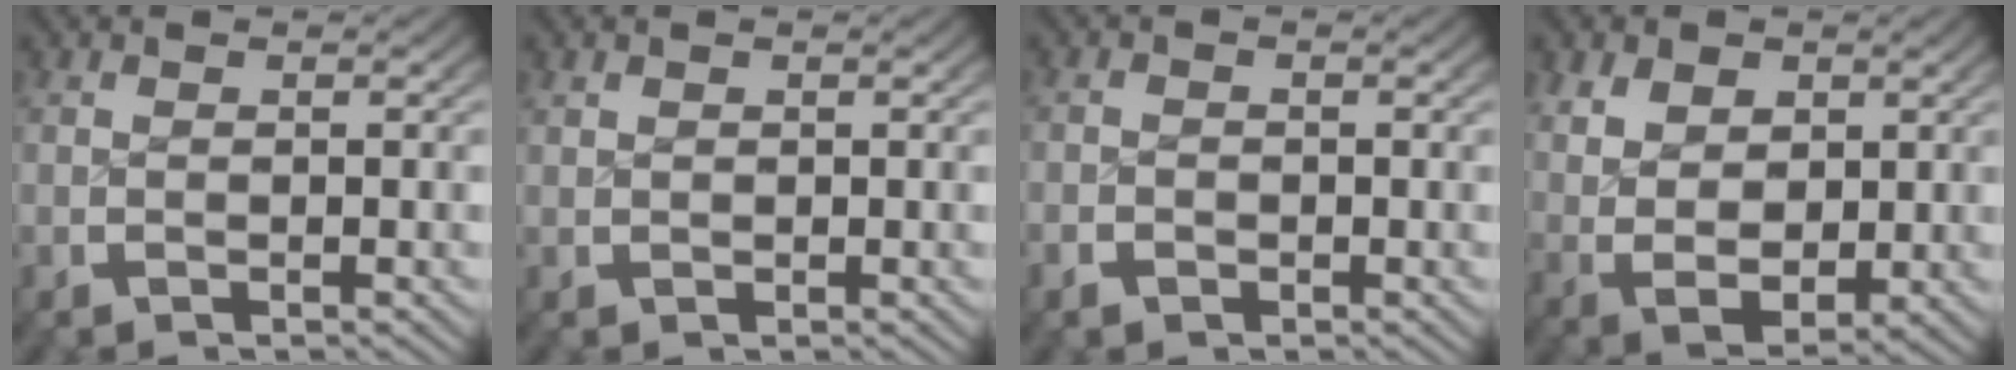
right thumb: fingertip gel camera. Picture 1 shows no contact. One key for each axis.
{"total": 0.8, "fx": 0.5, "fy": 0.6, "fz": 0.1, "tx": -0.002, "ty": -0.004, "tz": 0.016}
{"total": 1.5, "fx": -0.8, "fy": 1.2, "fz": 0.3, "tx": -0.004, "ty": -0.002, "tz": -0.018}
{"total": 7.6, "fx": 0.3, "fy": 5.6, "fz": 5.0, "tx": -0.116, "ty": -0.042, "tz": 0.029}